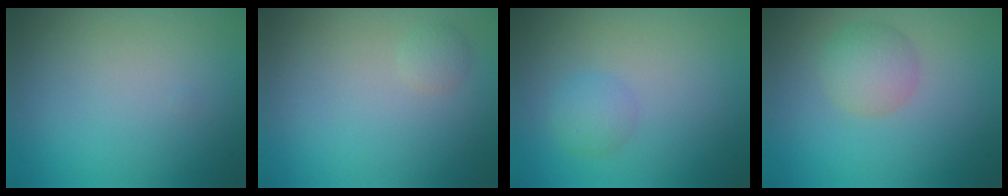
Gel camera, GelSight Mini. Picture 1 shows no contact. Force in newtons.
{"total": 1.0, "press": 1.0, "slide": 0.1}
{"total": 1.7, "press": 1.7, "slide": 0.0}
{"total": 2.9, "press": 2.9, "slide": 0.1}